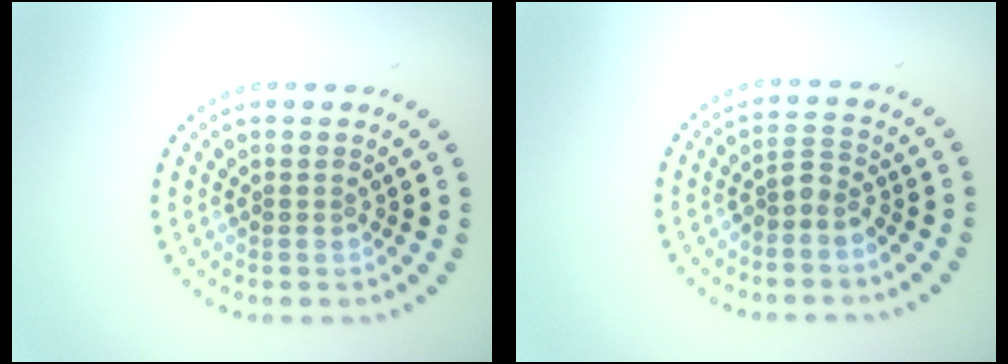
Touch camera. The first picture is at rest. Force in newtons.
{"total": 1.8, "press": 1.4, "slide": 1.2}